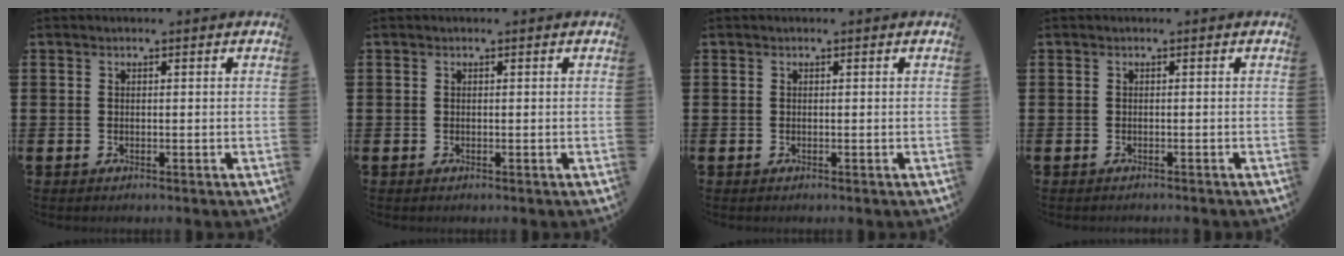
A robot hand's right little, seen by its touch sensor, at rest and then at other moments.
{"total": 0.0}
{"total": 0.0}
{"total": 0.0}